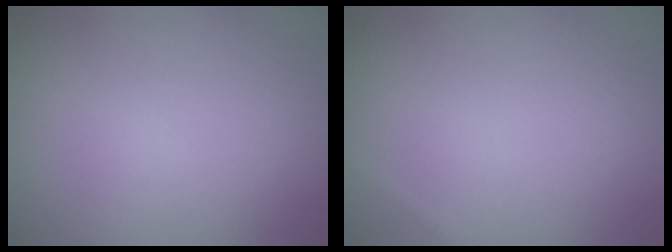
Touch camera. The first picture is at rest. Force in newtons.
{"total": 0.7, "press": 0.7, "slide": 0.0}